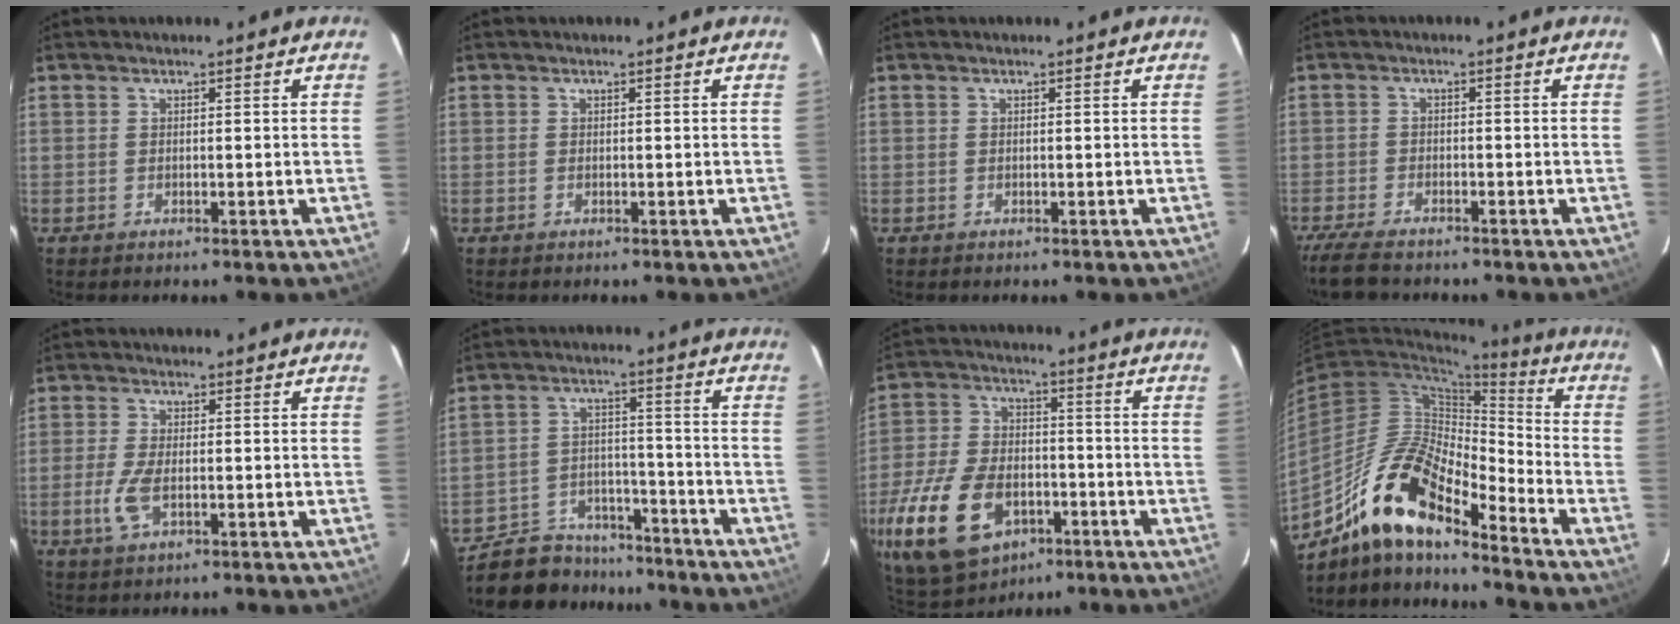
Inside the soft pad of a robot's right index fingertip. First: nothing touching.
{"total": 0.0}
{"total": 0.0}
{"total": 8.3, "force": [-7.0, 2.3, 3.8], "torque": [-0.108, -0.030, -0.130]}
{"total": 5.2, "force": [-1.5, 2.2, 4.5], "torque": [-0.104, -0.005, -0.030]}
{"total": 15.0, "force": [-12.8, 6.8, 3.7], "torque": [-0.103, 0.027, -0.185]}
{"total": 23.0, "force": [-10.5, 14.1, 14.9], "torque": [-0.357, -0.022, -0.168]}
{"total": 16.7, "force": [-11.9, 4.8, 10.7], "torque": [-0.192, 0.003, -0.232]}